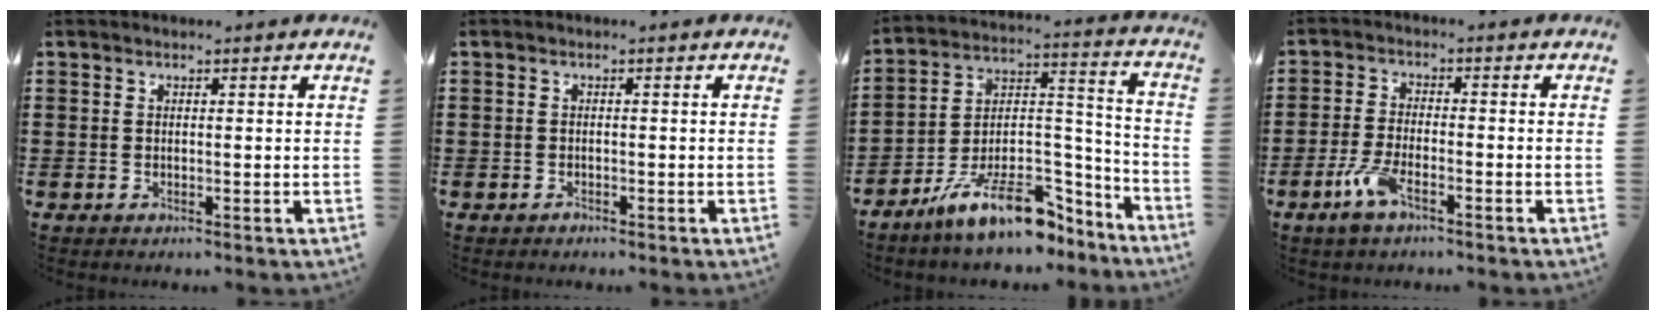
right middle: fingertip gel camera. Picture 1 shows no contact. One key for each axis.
{"total": 0.6, "fx": -0.6, "fy": 0.1, "fz": 0.0, "tx": 0.001, "ty": 0.002, "tz": -0.013}
{"total": 11.8, "fx": -9.0, "fy": 3.3, "fz": 7.0, "tx": -0.118, "ty": 0.026, "tz": -0.167}
{"total": 5.2, "fx": -2.9, "fy": 1.6, "fz": 4.0, "tx": -0.092, "ty": -0.002, "tz": -0.058}